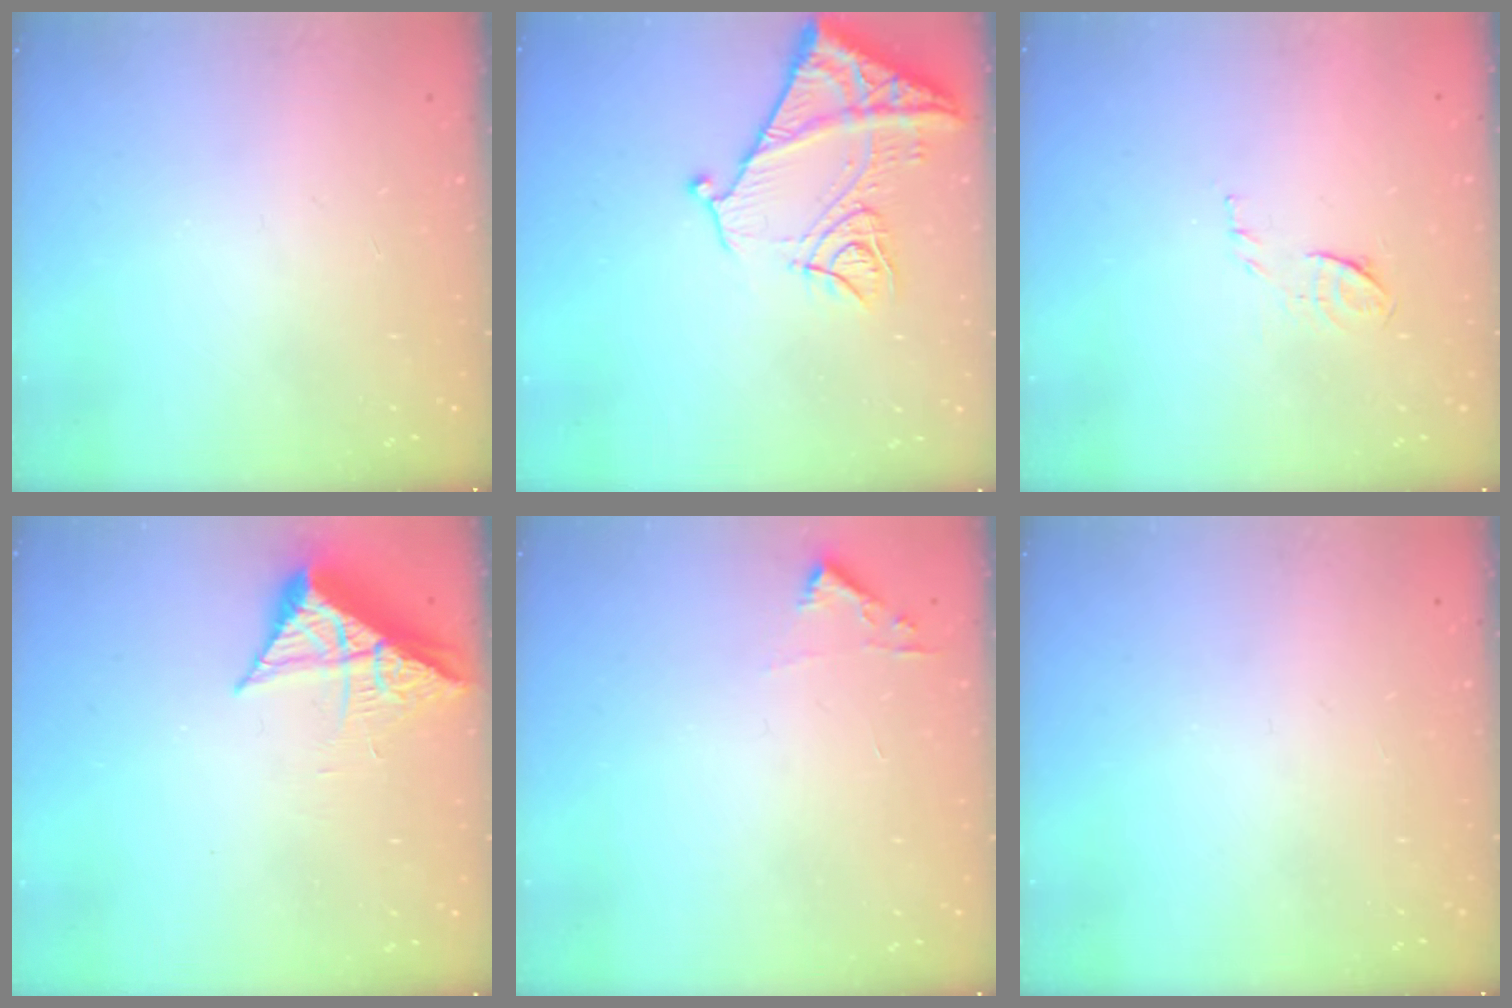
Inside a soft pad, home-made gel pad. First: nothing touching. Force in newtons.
{"total": 15.7, "press": 15.6, "slide": 1.7}
{"total": 6.5, "press": 6.4, "slide": 1.1}
{"total": 8.9, "press": 8.9, "slide": 0.9}
{"total": 3.3, "press": 3.3, "slide": 0.4}
{"total": 0.0}